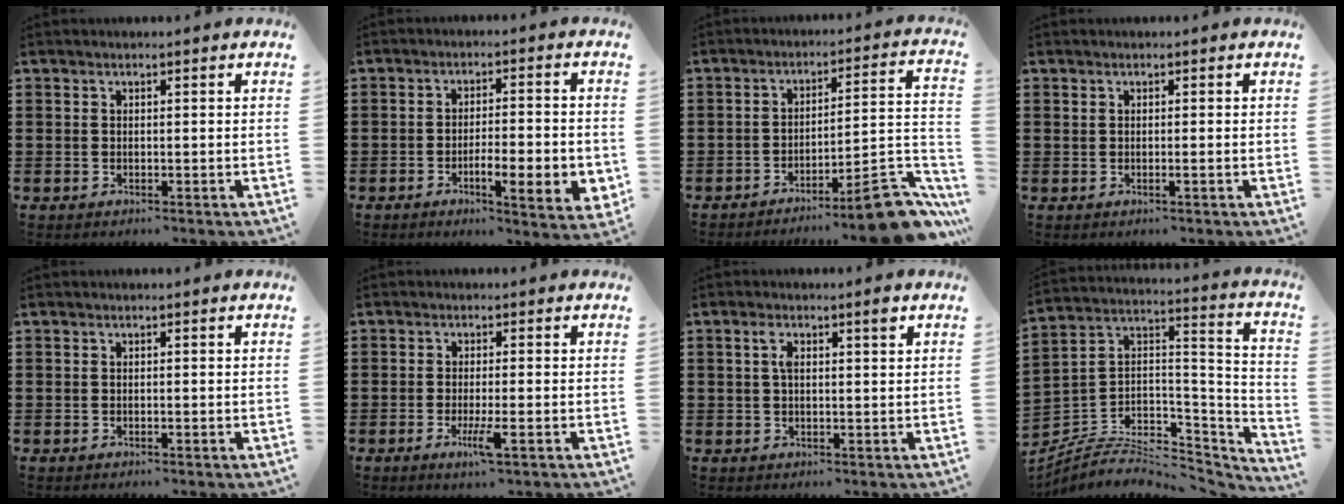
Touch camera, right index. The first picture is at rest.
{"total": 7.1, "force": [-2.5, 1.6, 6.4], "torque": [-0.095, -0.004, -0.042]}
{"total": 10.9, "force": [-8.6, 1.0, 6.5], "torque": [-0.076, 0.027, -0.158]}
{"total": 0.7, "force": [-0.1, -0.1, 0.6], "torque": [-0.011, -0.004, -0.002]}
{"total": 0.0}
{"total": 4.2, "force": [-1.8, 0.2, 3.8], "torque": [-0.082, -0.020, -0.035]}
{"total": 3.4, "force": [1.2, 0.7, 3.1], "torque": [-0.054, 0.001, 0.016]}
{"total": 6.2, "force": [-4.4, 3.3, 2.9], "torque": [-0.068, -0.003, -0.087]}